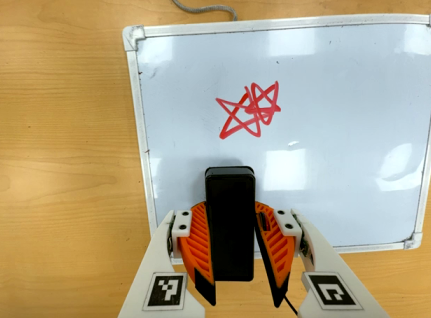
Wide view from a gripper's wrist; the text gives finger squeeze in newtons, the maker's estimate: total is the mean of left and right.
{"total": 9.0, "left": 7.3, "right": 10.7}